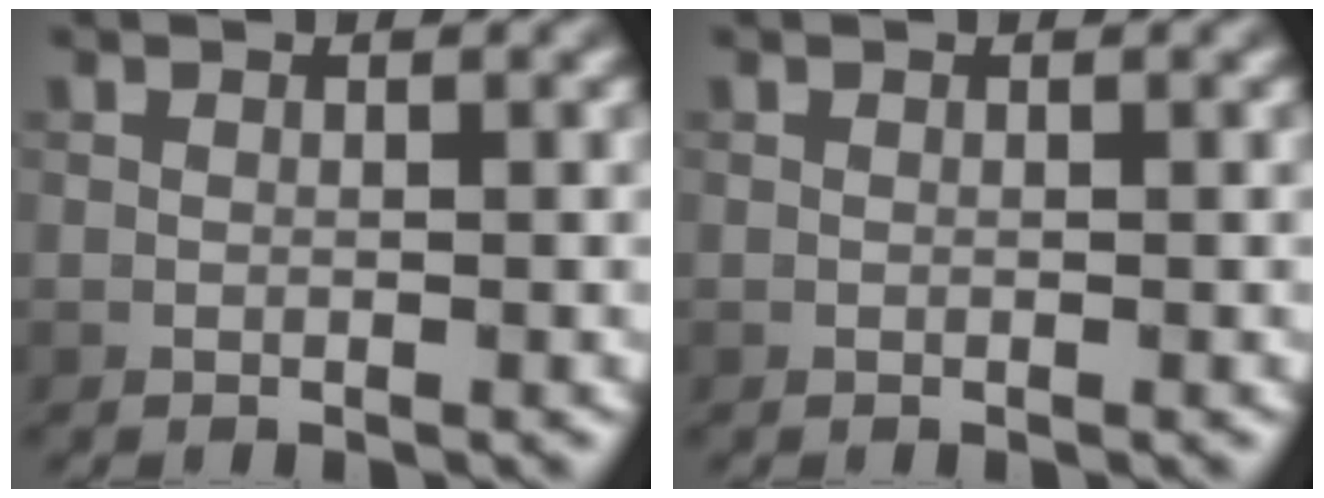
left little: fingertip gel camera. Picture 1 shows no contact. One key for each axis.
{"total": 0.0}